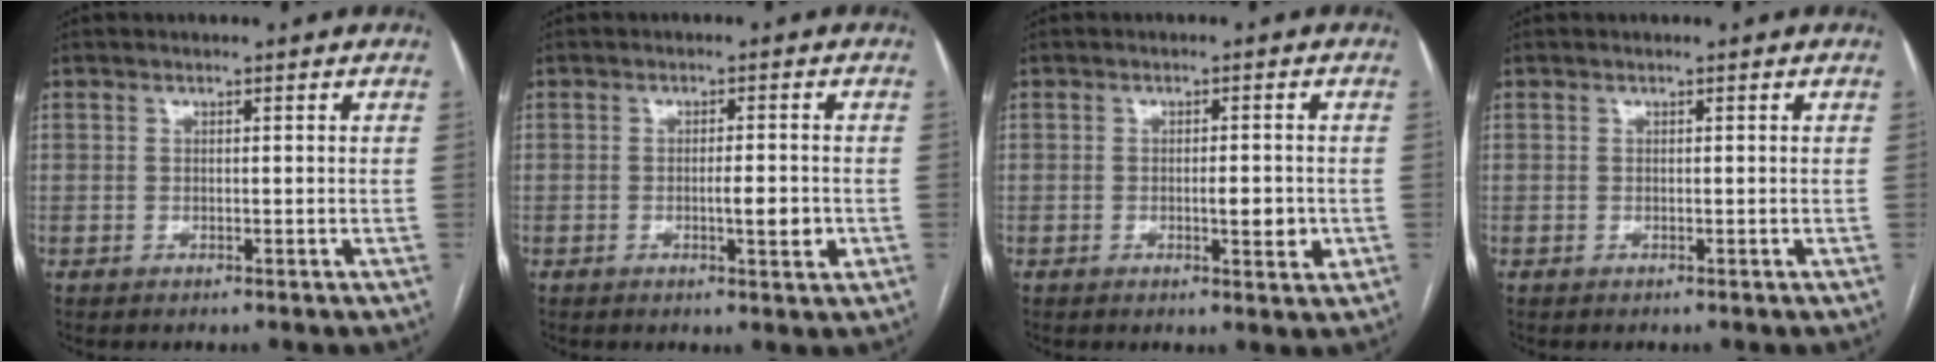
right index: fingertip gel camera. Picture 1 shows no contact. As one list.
[{"total": 3.8, "force": [-0.8, 0.7, 3.6], "torque": [-0.057, -0.002, -0.009]}, {"total": 3.8, "force": [-0.7, 1.1, 3.5], "torque": [-0.052, -0.002, -0.007]}, {"total": 0.0}]